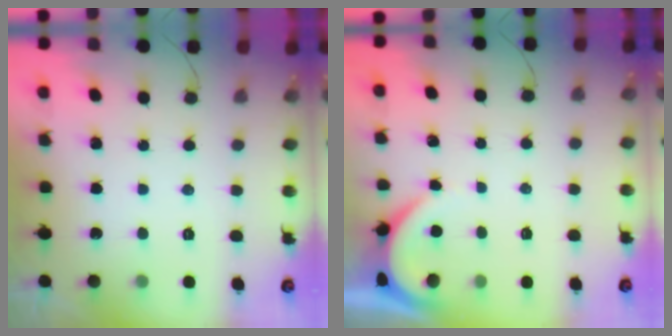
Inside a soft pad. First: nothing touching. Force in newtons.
{"total": 2.9, "press": 2.8, "slide": 0.3}